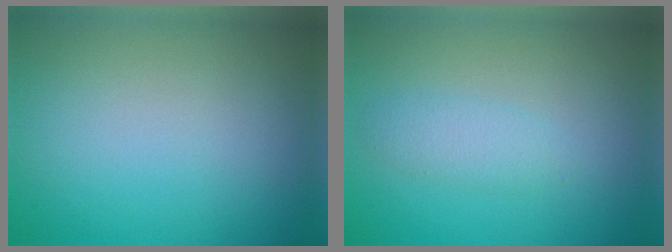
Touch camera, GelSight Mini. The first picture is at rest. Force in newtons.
{"total": 1.7, "press": 1.7, "slide": 0.0}